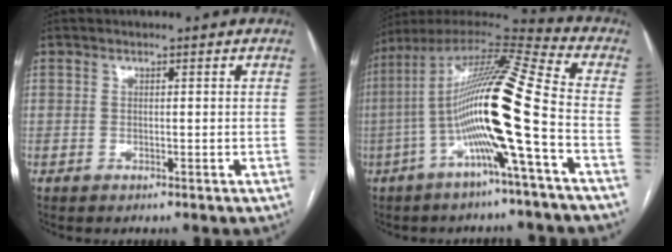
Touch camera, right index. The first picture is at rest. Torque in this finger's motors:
{"motor_torque": [2.14, 0.00, 1.05, 0.21]}